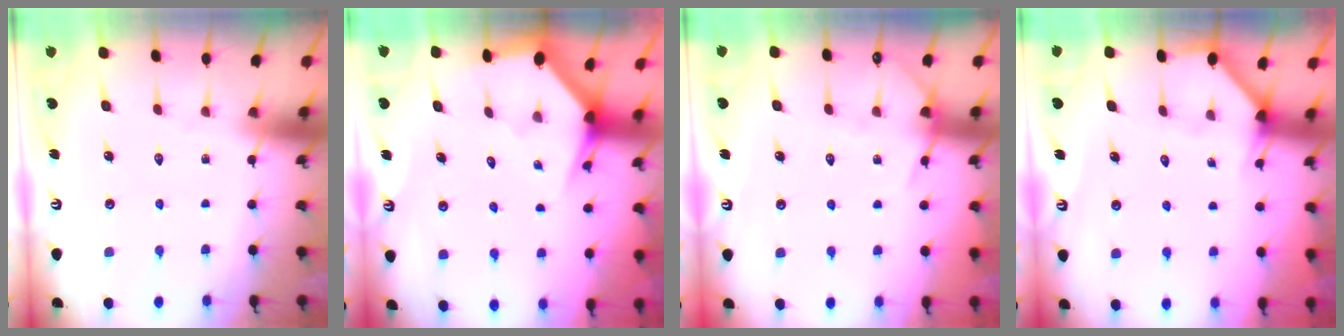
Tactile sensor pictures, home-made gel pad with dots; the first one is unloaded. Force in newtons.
{"total": 2.9, "press": 2.9, "slide": 0.2}
{"total": 5.8, "press": 5.8, "slide": 0.7}
{"total": 2.2, "press": 2.2, "slide": 0.2}